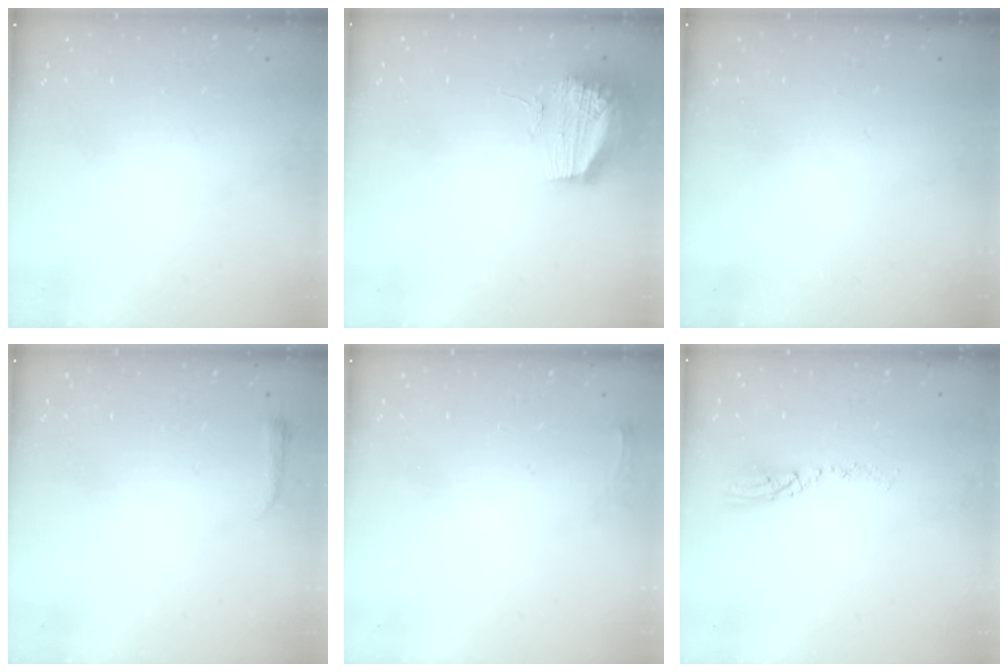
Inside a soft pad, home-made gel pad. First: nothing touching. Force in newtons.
{"total": 11.1, "press": 11.1, "slide": 0.8}
{"total": 0.0}
{"total": 3.0, "press": 2.9, "slide": 0.6}
{"total": 2.8, "press": 2.8, "slide": 0.4}
{"total": 5.4, "press": 5.3, "slide": 0.6}